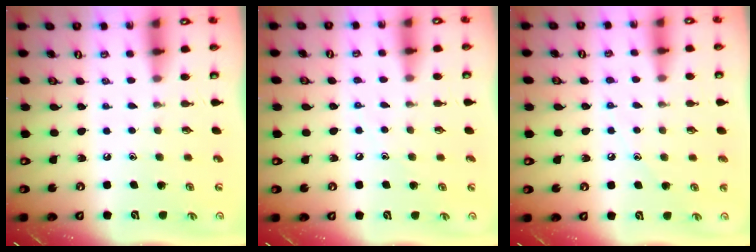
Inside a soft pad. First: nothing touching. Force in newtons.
{"total": 5.3, "press": 5.3, "slide": 0.7}
{"total": 5.6, "press": 5.6, "slide": 0.7}